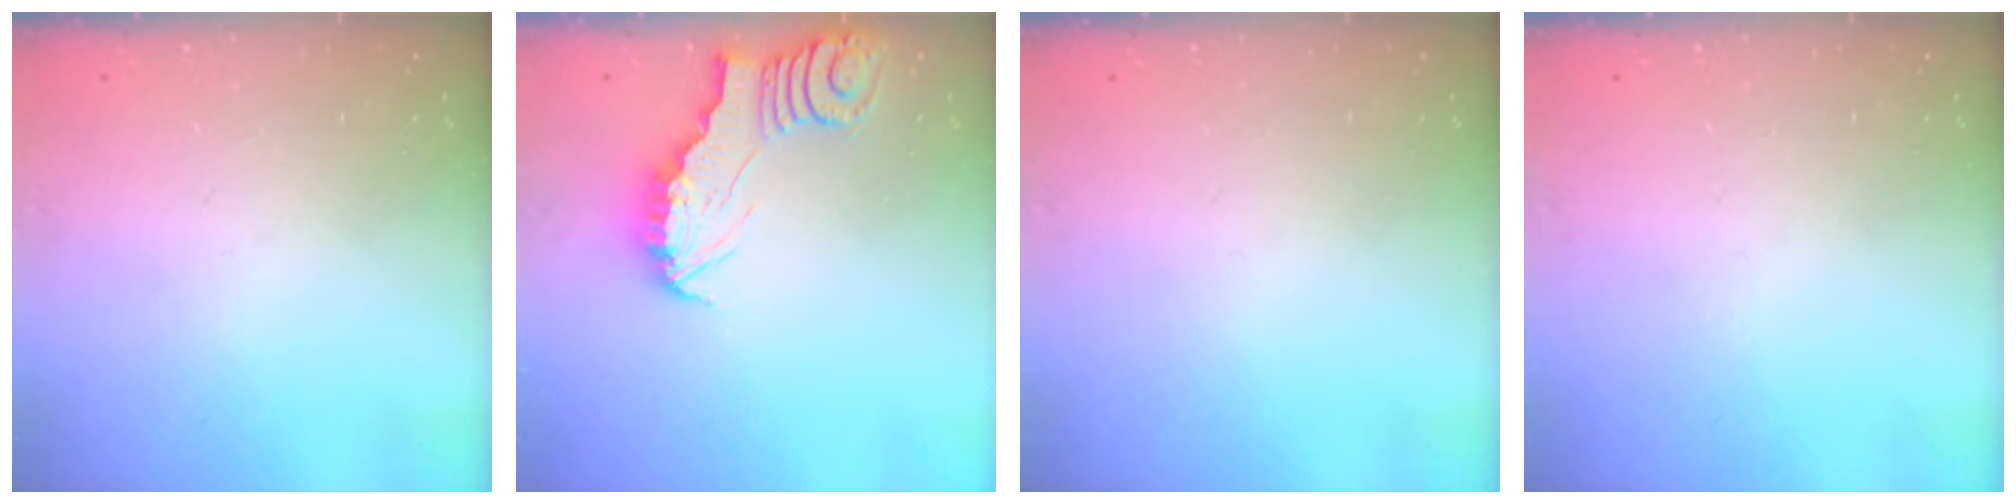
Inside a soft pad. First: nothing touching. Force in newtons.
{"total": 2.6, "press": 2.6, "slide": 0.2}
{"total": 0.0}
{"total": 0.0}